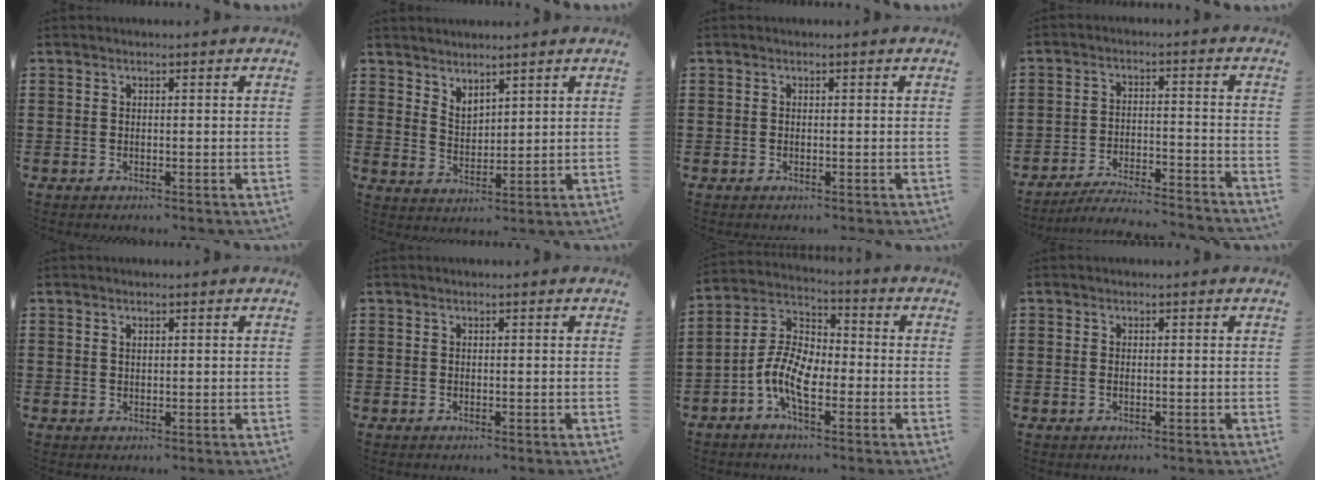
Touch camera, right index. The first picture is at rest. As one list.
[{"total": 3.0, "force": [2.8, 1.1, 0.2], "torque": [-0.012, -0.001, 0.053]}, {"total": 0.0}, {"total": 5.2, "force": [-5.0, 0.0, 1.3], "torque": [-0.030, -0.003, -0.101]}, {"total": 0.6, "force": [0.3, 0.4, 0.4], "torque": [-0.010, 0.002, 0.006]}, {"total": 0.0}, {"total": 8.9, "force": [-3.5, 4.2, 7.0], "torque": [-0.174, -0.006, -0.074]}, {"total": 0.5, "force": [-0.1, 0.1, 0.5], "torque": [-0.011, -0.003, -0.002]}]